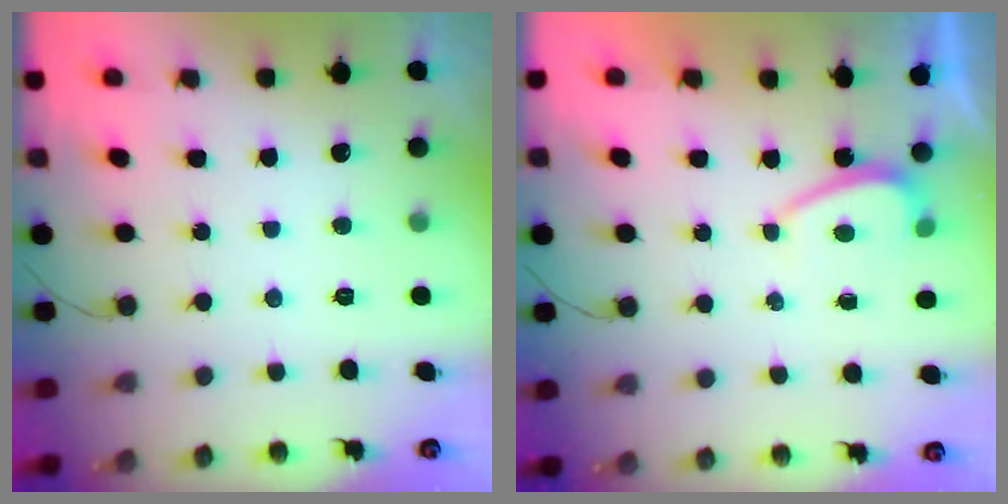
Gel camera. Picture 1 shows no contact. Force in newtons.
{"total": 0.6, "press": 0.3, "slide": 0.5}